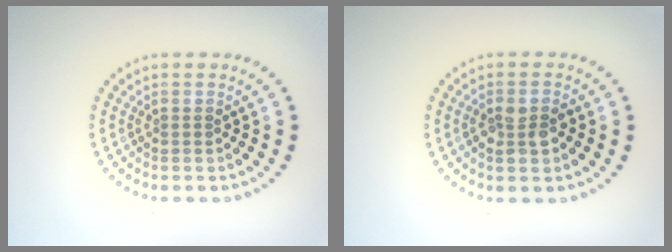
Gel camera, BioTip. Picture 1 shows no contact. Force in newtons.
{"total": 2.4, "press": 2.4, "slide": 0.5}